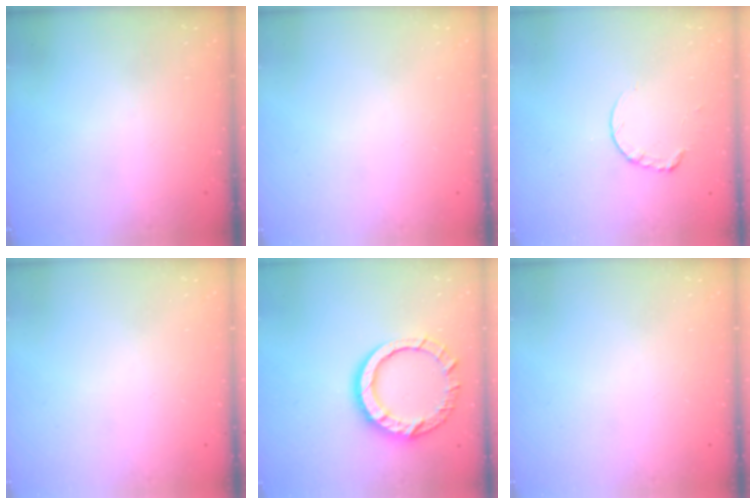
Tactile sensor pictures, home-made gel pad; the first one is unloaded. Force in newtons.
{"total": 0.0}
{"total": 5.9, "press": 5.9, "slide": 0.5}
{"total": 0.0}
{"total": 12.9, "press": 12.8, "slide": 1.4}
{"total": 0.0}